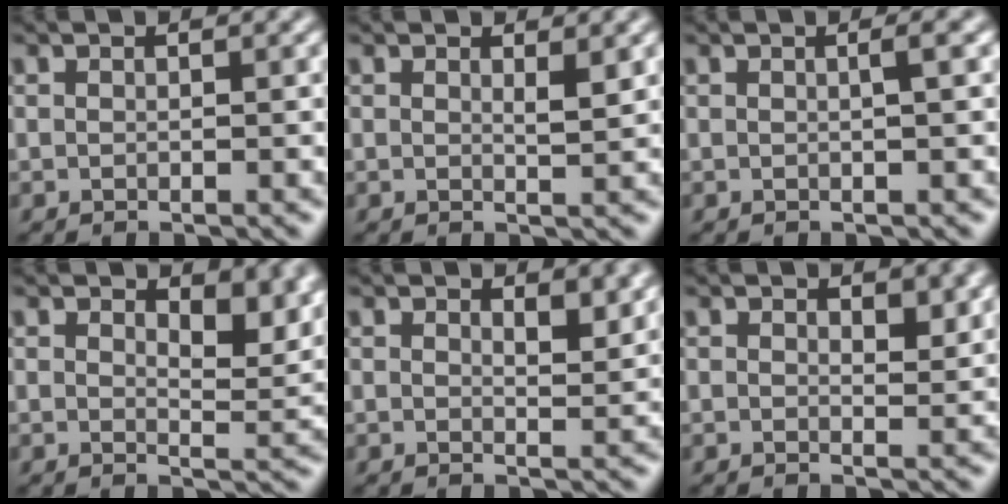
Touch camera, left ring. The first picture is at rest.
{"total": 1.1, "force": [0.6, 0.2, 0.8], "torque": [-0.011, -0.003, 0.010]}
{"total": 1.4, "force": [0.2, 0.4, 1.4], "torque": [-0.017, 0.006, -0.004]}
{"total": 4.5, "force": [2.5, 1.9, 3.3], "torque": [-0.045, -0.007, 0.032]}
{"total": 2.2, "force": [1.3, 0.8, 1.6], "torque": [-0.022, -0.006, 0.025]}
{"total": 1.6, "force": [0.9, 0.8, 1.1], "torque": [-0.012, -0.005, 0.018]}